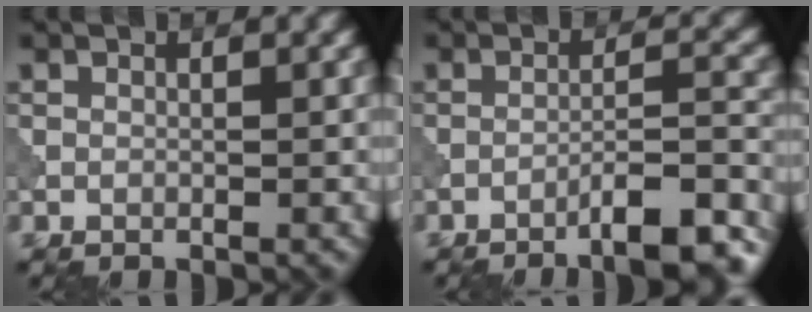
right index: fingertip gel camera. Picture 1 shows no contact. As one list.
[{"total": 7.3, "force": [-5.3, 1.3, 4.9], "torque": [-0.059, 0.017, -0.077]}]